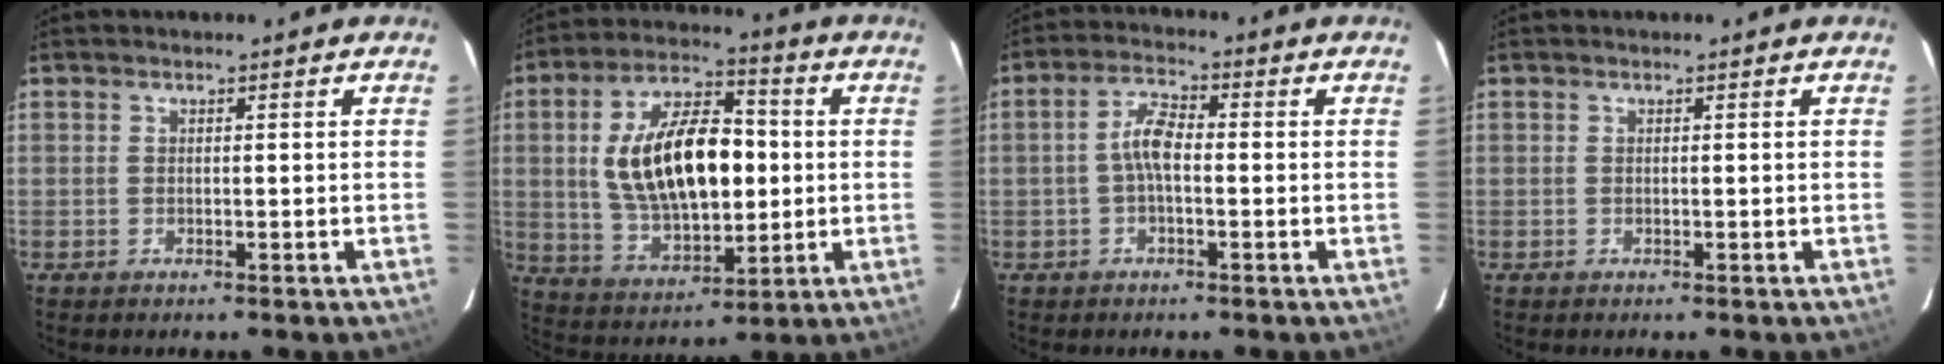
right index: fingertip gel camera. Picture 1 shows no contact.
{"total": 19.5, "force": [1.3, 10.1, 16.6], "torque": [-0.306, 0.018, 0.039]}
{"total": 4.6, "force": [-0.8, 1.8, 4.1], "torque": [-0.087, 0.016, -0.017]}
{"total": 0.0}